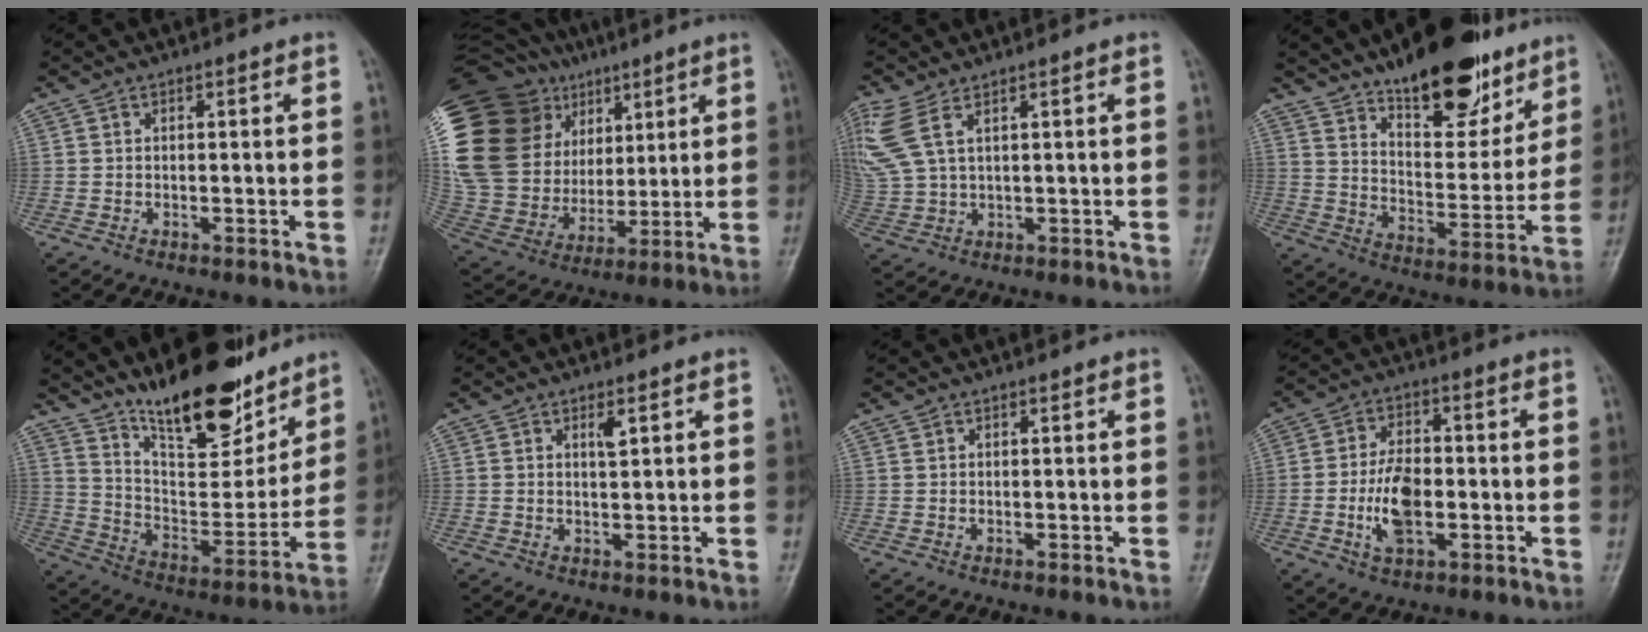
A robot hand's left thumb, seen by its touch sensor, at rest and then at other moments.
{"total": 33.4, "force": [15.2, 22.5, 19.5], "torque": [-0.413, 0.036, 0.305]}
{"total": 8.7, "force": [4.2, 3.7, 6.7], "torque": [-0.181, 0.002, 0.098]}
{"total": 20.5, "force": [14.2, 8.4, 12.2], "torque": [-0.128, -0.080, 0.224]}
{"total": 20.1, "force": [15.3, 6.9, 11.0], "torque": [-0.126, -0.099, 0.260]}
{"total": 1.9, "force": [0.9, 0.6, 1.6], "torque": [-0.023, -0.006, 0.017]}
{"total": 0.0}
{"total": 9.6, "force": [-1.9, 5.3, 7.7], "torque": [-0.135, 0.011, -0.034]}